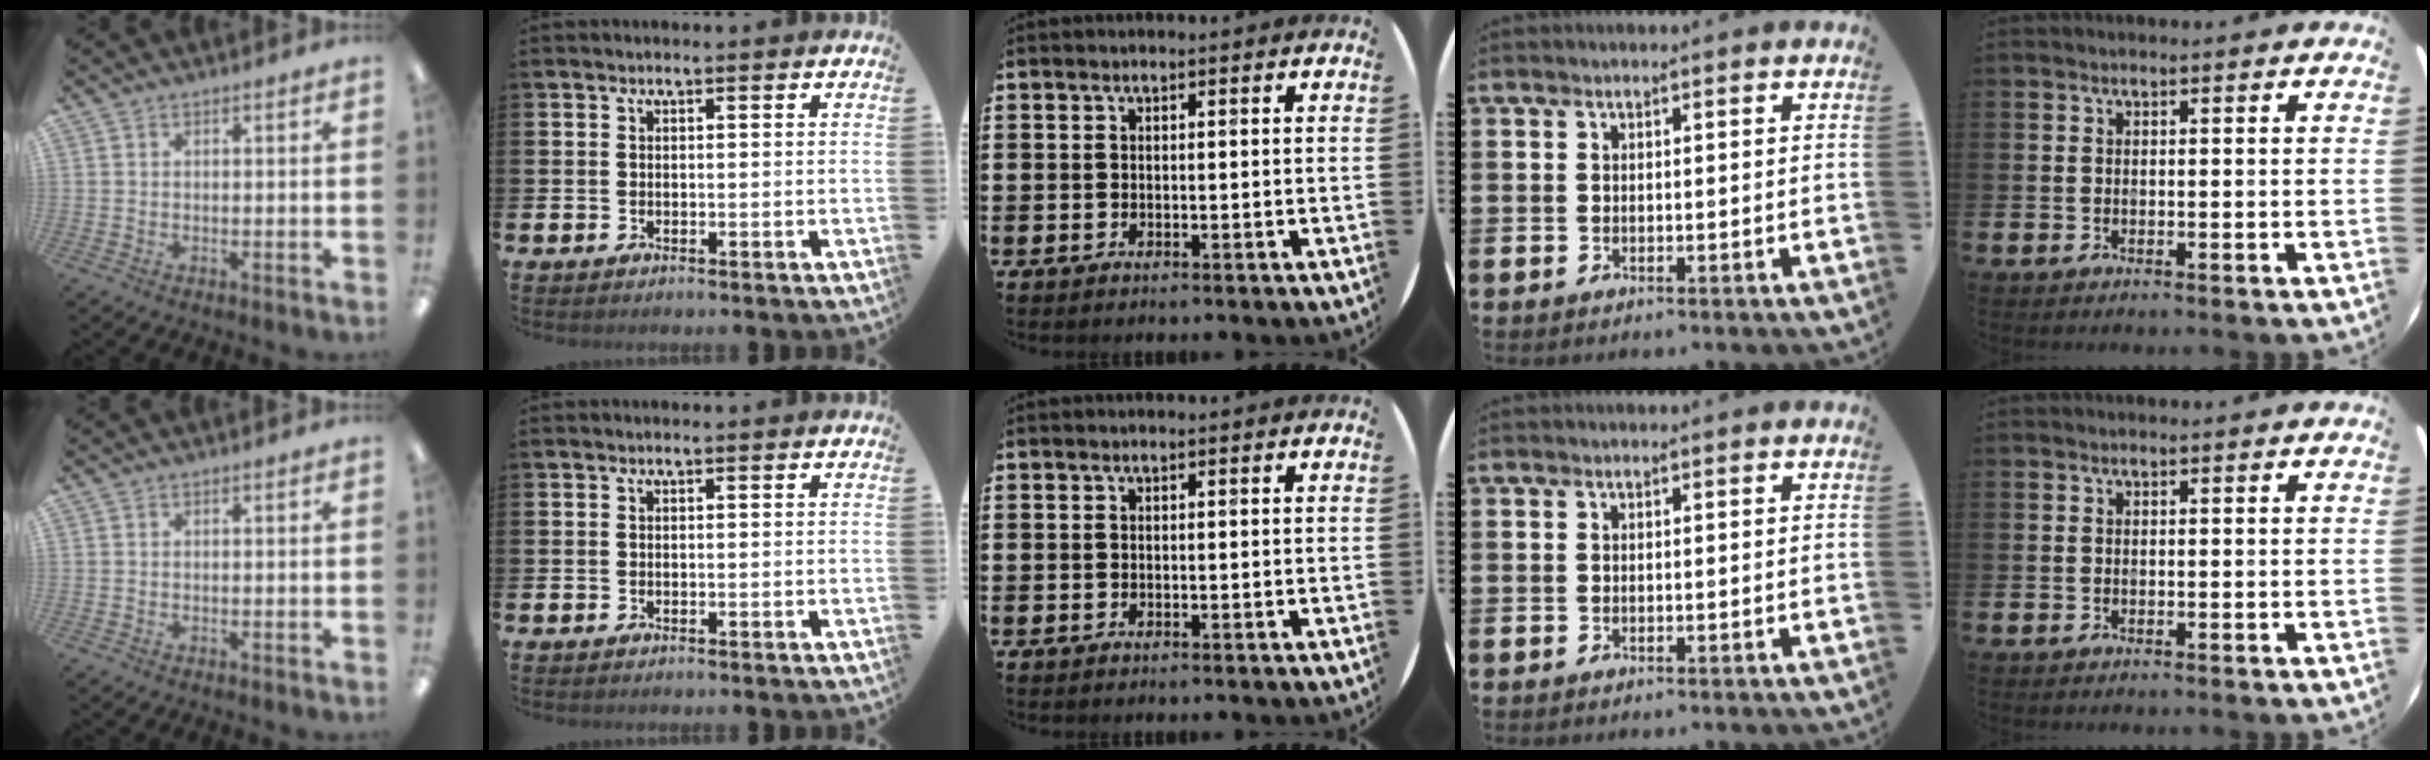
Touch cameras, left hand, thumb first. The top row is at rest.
{}